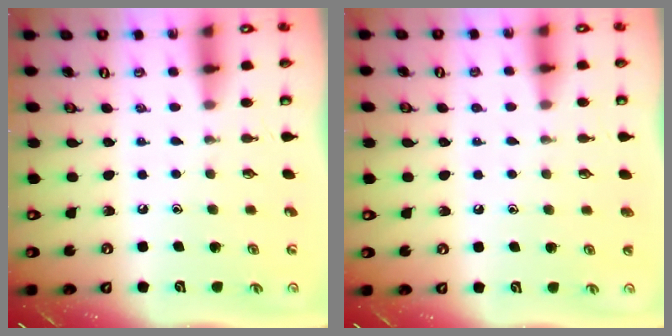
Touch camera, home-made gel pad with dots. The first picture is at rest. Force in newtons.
{"total": 1.1, "press": 1.1, "slide": 0.3}